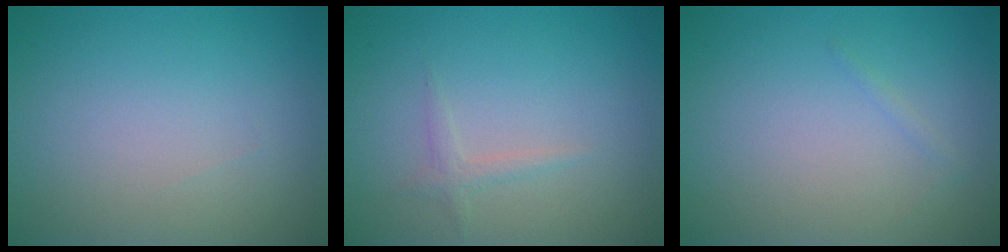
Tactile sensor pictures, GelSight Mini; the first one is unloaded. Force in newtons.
{"total": 1.0, "press": 1.0, "slide": 0.0}
{"total": 0.5, "press": 0.5, "slide": 0.0}